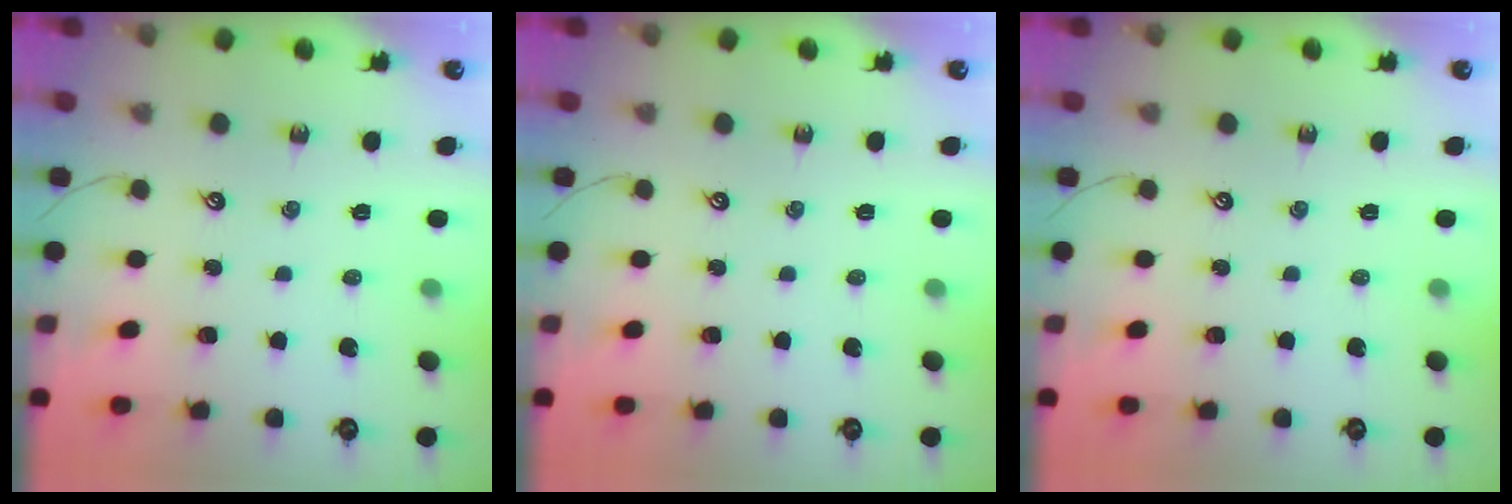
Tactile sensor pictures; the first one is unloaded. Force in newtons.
{"total": 0.0}
{"total": 0.0}